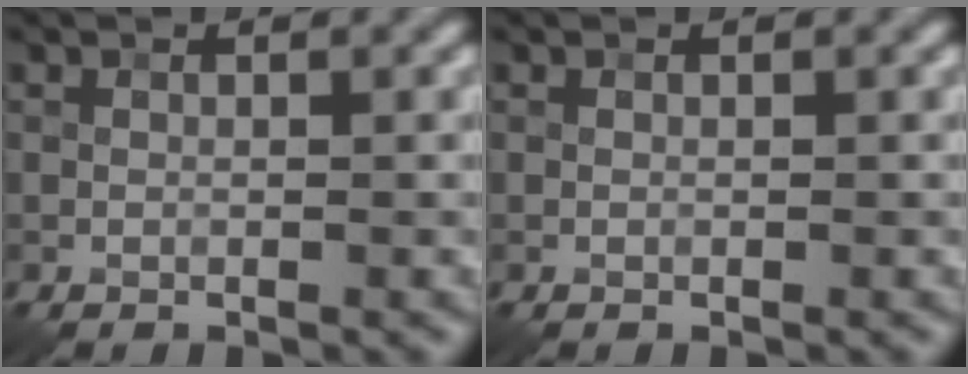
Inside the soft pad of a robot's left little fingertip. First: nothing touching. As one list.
[{"total": 0.0}]